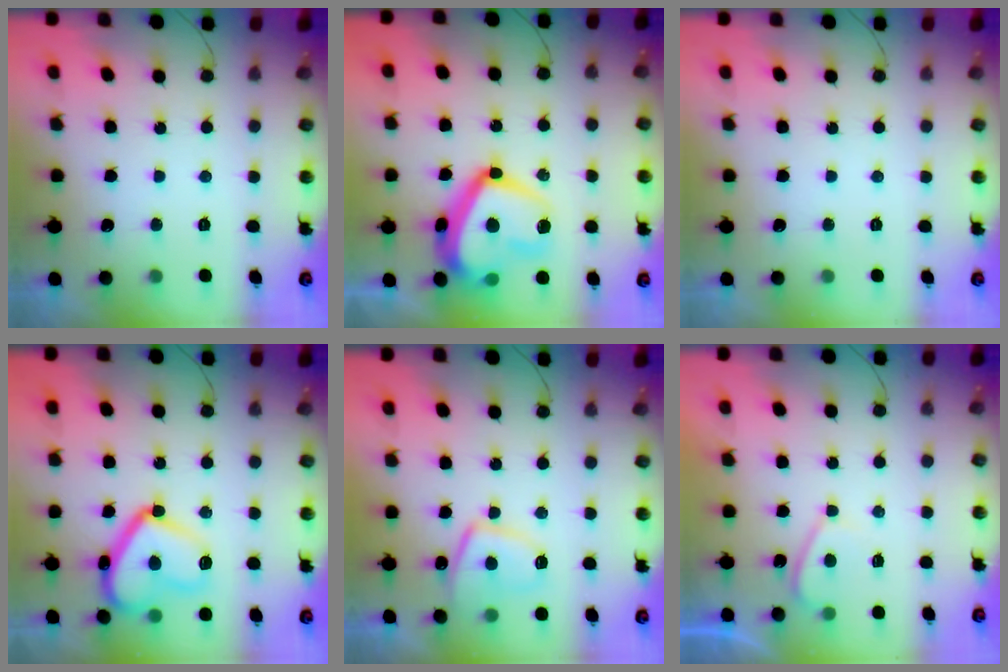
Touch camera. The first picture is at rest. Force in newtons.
{"total": 20.5, "press": 20.4, "slide": 1.7}
{"total": 0.0}
{"total": 16.8, "press": 16.8, "slide": 1.2}
{"total": 10.6, "press": 10.5, "slide": 1.2}
{"total": 2.8, "press": 2.7, "slide": 0.7}